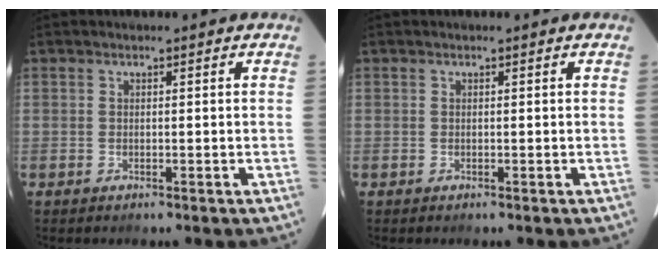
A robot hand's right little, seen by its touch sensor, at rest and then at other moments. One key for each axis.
{"total": 0.0}